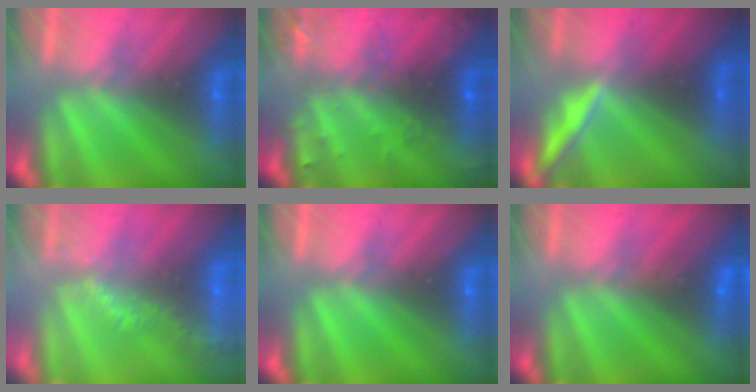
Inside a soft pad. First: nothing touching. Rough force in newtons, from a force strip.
{"total": 2.9}
{"total": 1.9}
{"total": 2.9}
{"total": 0.0}
{"total": 3.0}